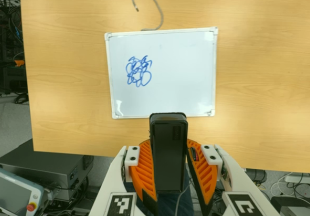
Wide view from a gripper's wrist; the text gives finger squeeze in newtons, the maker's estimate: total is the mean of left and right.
{"total": 7.4, "left": 6.9, "right": 8.0}